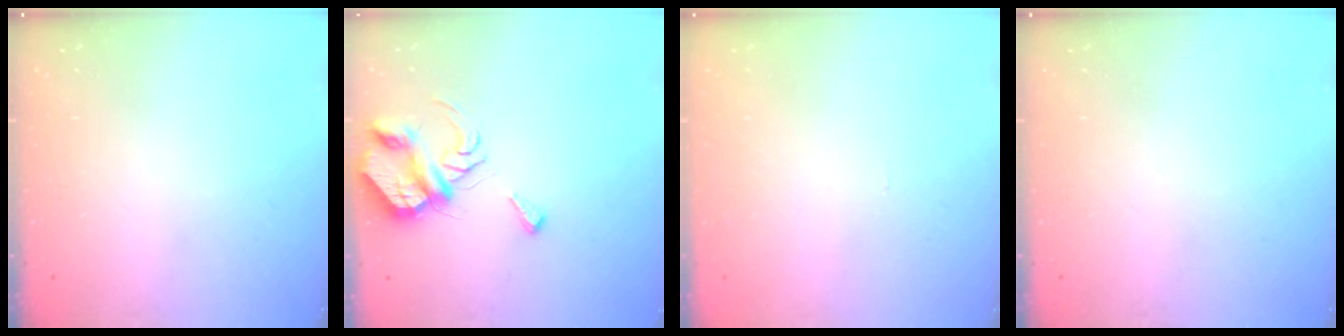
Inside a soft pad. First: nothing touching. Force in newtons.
{"total": 8.3, "press": 8.2, "slide": 0.6}
{"total": 0.5, "press": 0.5, "slide": 0.2}
{"total": 0.0}